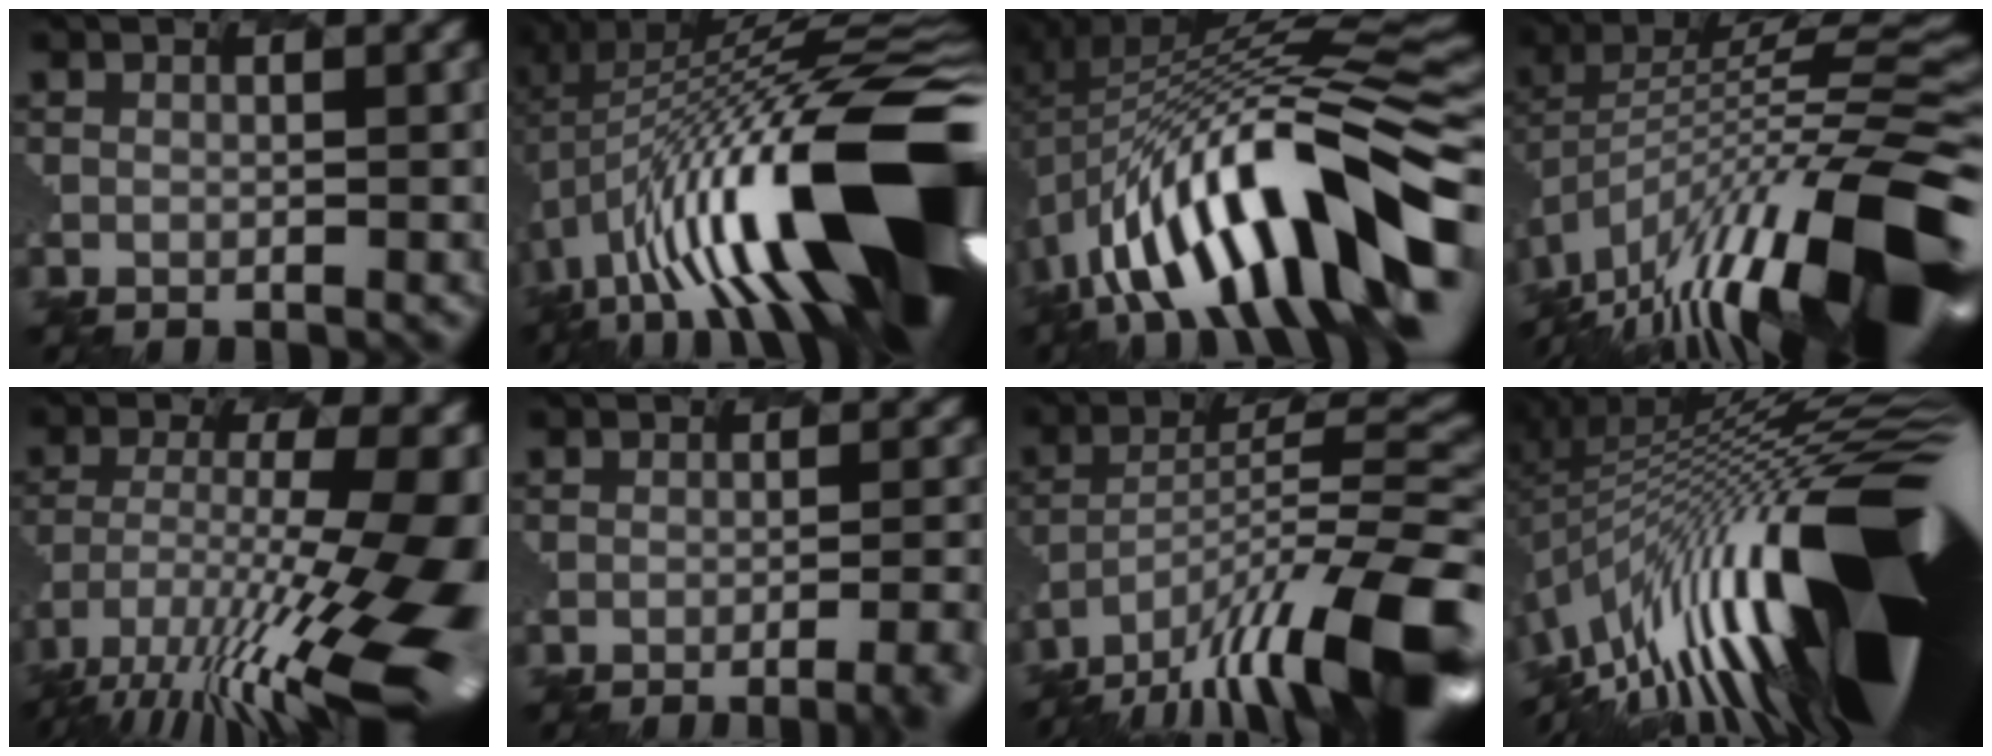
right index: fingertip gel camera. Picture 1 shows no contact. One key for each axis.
{"total": 19.6, "fx": -3.0, "fy": 7.0, "fz": 18.0, "tx": -0.268, "ty": 0.019, "tz": -0.049}
{"total": 13.6, "fx": -4.4, "fy": 4.2, "fz": 12.2, "tx": -0.202, "ty": 0.035, "tz": -0.065}
{"total": 15.4, "fx": -7.5, "fy": 4.5, "fz": 12.7, "tx": -0.215, "ty": 0.019, "tz": -0.129}
{"total": 15.4, "fx": -6.6, "fy": 4.4, "fz": 13.3, "tx": -0.231, "ty": -0.012, "tz": -0.093}
{"total": 7.0, "fx": -5.1, "fy": 1.9, "fz": 4.5, "tx": -0.048, "ty": -0.003, "tz": -0.030}
{"total": 15.4, "fx": -10.0, "fy": 3.9, "fz": 11.0, "tx": -0.196, "ty": 0.005, "tz": -0.167}
{"total": 19.6, "fx": -5.4, "fy": 5.8, "fz": 17.9, "tx": -0.268, "ty": 0.009, "tz": -0.091}